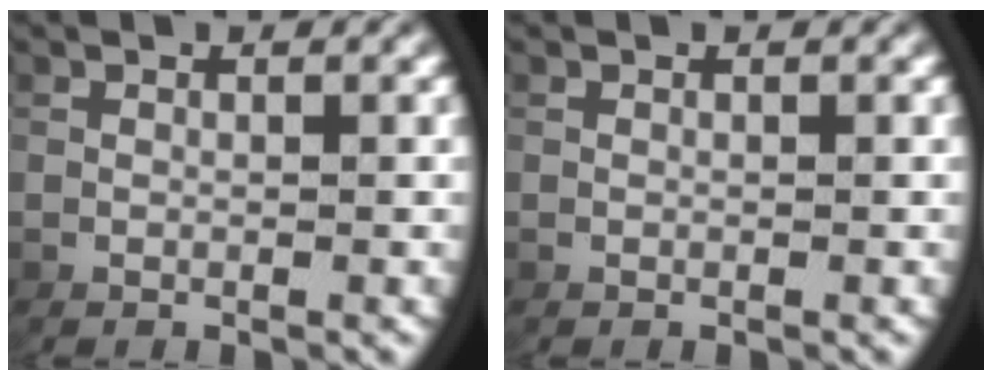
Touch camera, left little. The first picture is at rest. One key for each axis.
{"total": 0.0}